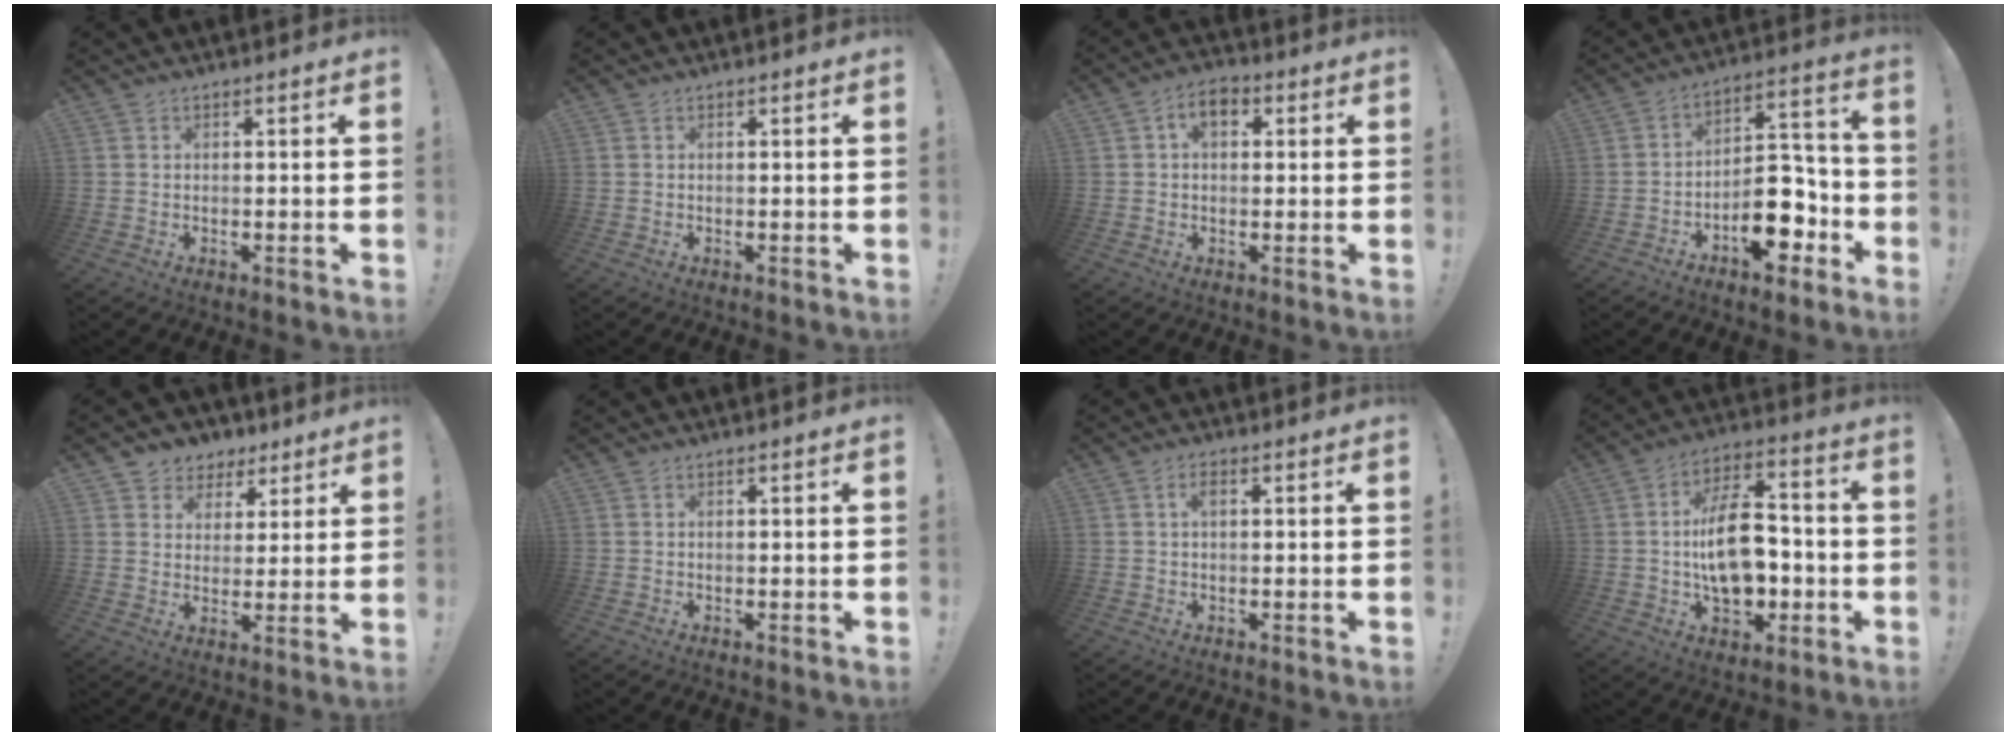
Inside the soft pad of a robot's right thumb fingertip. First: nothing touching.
{"total": 0.0}
{"total": 5.7, "force": [1.4, 3.8, 4.0], "torque": [-0.059, 0.006, 0.024]}
{"total": 14.8, "force": [-7.0, 8.4, 10.0], "torque": [-0.123, 0.058, -0.106]}
{"total": 6.3, "force": [3.1, 5.4, 0.6], "torque": [-0.004, -0.021, 0.062]}
{"total": 0.0}
{"total": 2.1, "force": [0.4, 0.9, 1.8], "torque": [-0.032, 0.007, 0.003]}
{"total": 17.2, "force": [-2.1, 10.8, 13.2], "torque": [-0.225, 0.019, -0.037]}